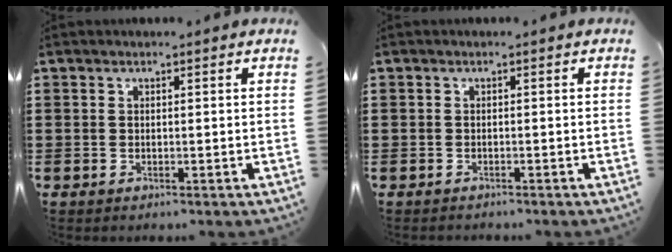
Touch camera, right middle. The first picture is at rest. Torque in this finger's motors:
{"motor_torque": [-0.85, 0.70, -0.55, -0.09]}